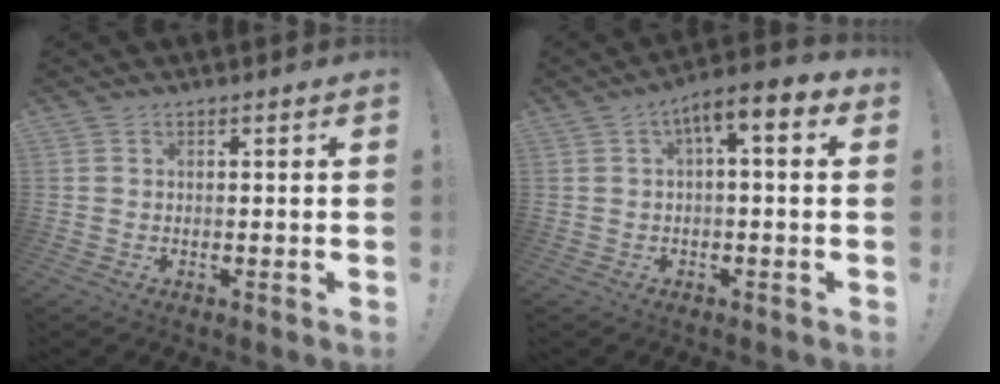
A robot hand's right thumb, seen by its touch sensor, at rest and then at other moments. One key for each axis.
{"total": 6.6, "fx": 1.6, "fy": 1.8, "fz": 6.2, "tx": -0.106, "ty": -0.007, "tz": 0.026}